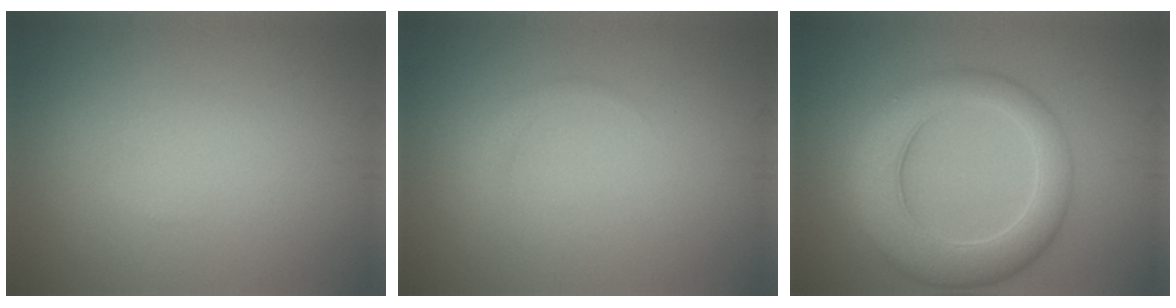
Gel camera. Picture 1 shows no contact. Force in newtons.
{"total": 0.8, "press": 0.8, "slide": 0.1}
{"total": 7.0, "press": 7.0, "slide": 0.3}